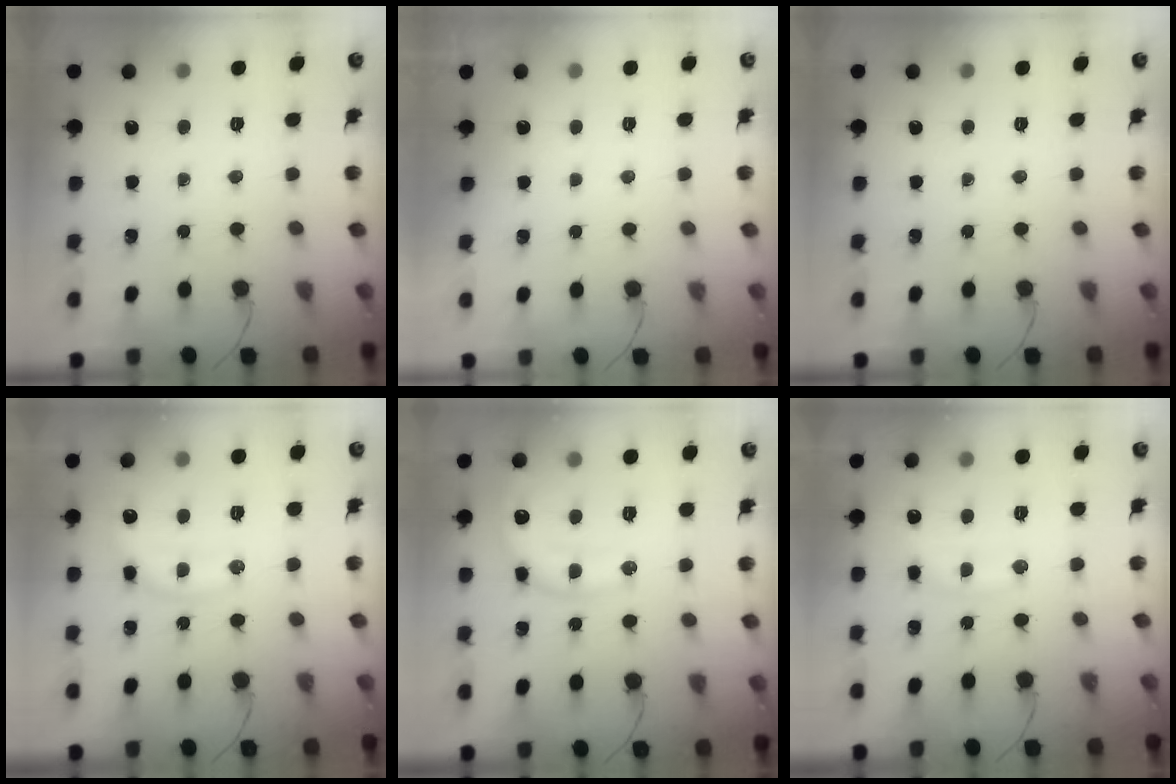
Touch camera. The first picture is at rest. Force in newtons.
{"total": 3.0, "press": 3.0, "slide": 0.1}
{"total": 0.0}
{"total": 13.1, "press": 13.1, "slide": 0.5}
{"total": 13.7, "press": 13.7, "slide": 1.0}
{"total": 10.2, "press": 10.2, "slide": 0.4}